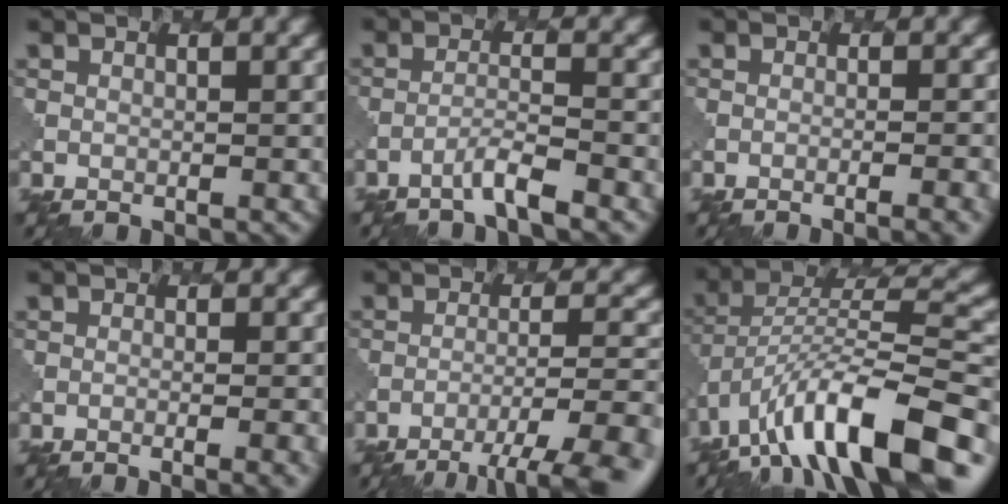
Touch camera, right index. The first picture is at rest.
{"total": 2.4, "force": [-1.9, 0.0, 1.6], "torque": [-0.027, 0.007, -0.042]}
{"total": 3.9, "force": [-2.3, 0.9, 3.0], "torque": [-0.024, 0.015, -0.032]}
{"total": 3.7, "force": [-1.8, 1.1, 3.1], "torque": [-0.023, 0.012, -0.026]}
{"total": 8.0, "force": [-5.6, 1.4, 5.5], "torque": [-0.078, -0.005, -0.072]}
{"total": 13.0, "force": [-7.2, 4.9, 9.7], "torque": [-0.158, 0.021, -0.122]}